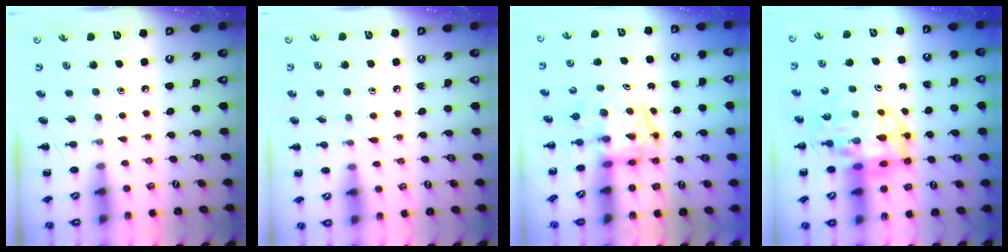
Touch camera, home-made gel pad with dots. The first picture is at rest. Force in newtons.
{"total": 3.9, "press": 3.5, "slide": 1.7}
{"total": 3.9, "press": 3.8, "slide": 0.6}
{"total": 13.2, "press": 12.6, "slide": 3.8}